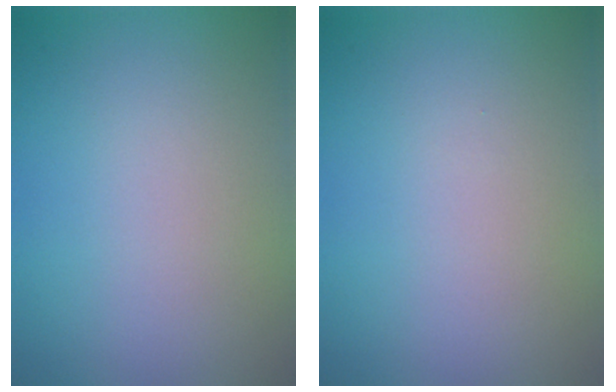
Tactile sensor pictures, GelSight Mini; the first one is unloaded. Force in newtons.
{"total": 0.0}